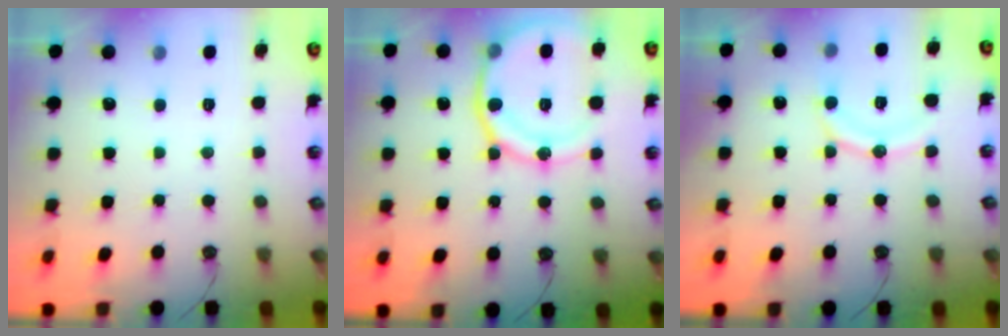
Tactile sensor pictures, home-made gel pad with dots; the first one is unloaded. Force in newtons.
{"total": 15.6, "press": 15.5, "slide": 1.8}
{"total": 11.5, "press": 11.5, "slide": 1.0}